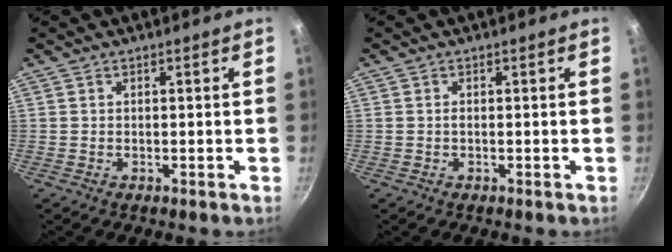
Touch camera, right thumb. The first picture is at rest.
{"total": 0.7, "force": [-0.1, 0.2, 0.6], "torque": [-0.012, 0.002, -0.003]}